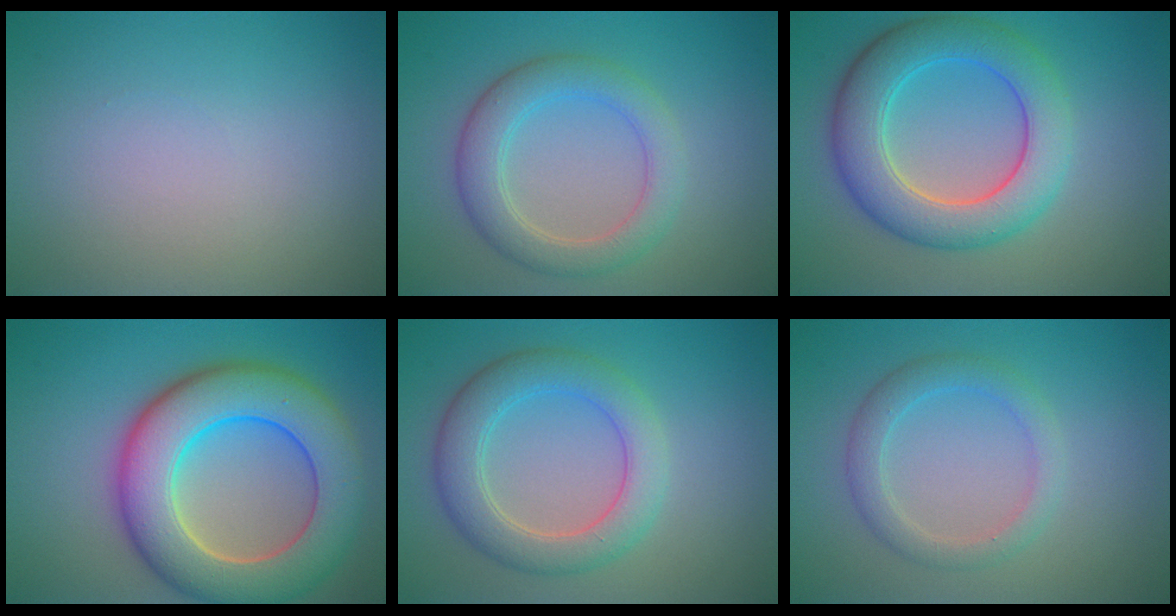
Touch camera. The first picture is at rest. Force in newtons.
{"total": 4.3, "press": 4.3, "slide": 0.3}
{"total": 7.3, "press": 7.3, "slide": 0.3}
{"total": 11.0, "press": 11.0, "slide": 0.9}
{"total": 5.2, "press": 5.2, "slide": 0.2}
{"total": 2.7, "press": 2.7, "slide": 0.0}